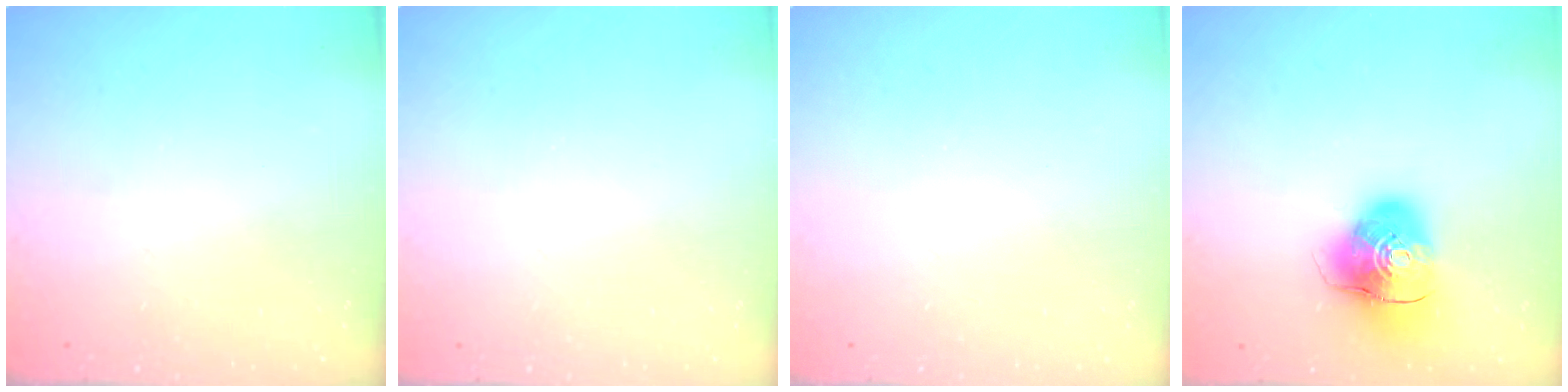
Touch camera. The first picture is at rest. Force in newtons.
{"total": 0.0}
{"total": 0.0}
{"total": 10.9, "press": 10.7, "slide": 1.8}